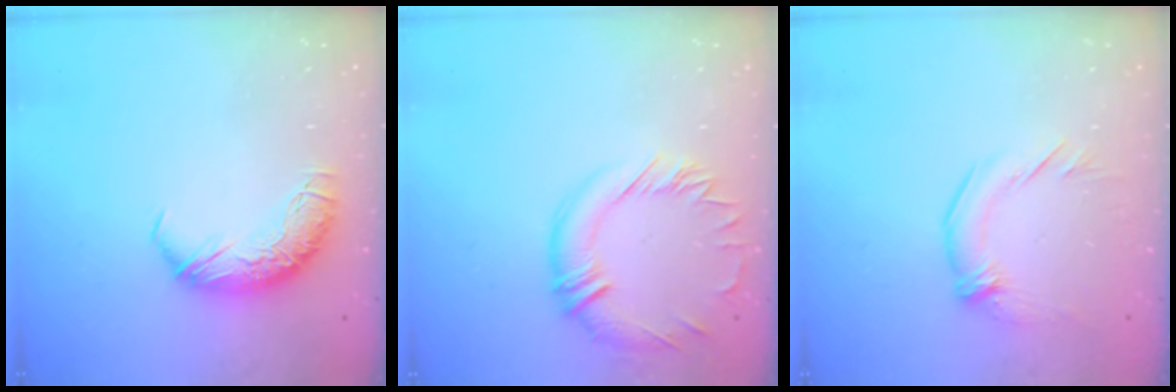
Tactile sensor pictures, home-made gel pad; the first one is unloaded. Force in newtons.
{"total": 2.3, "press": 2.0, "slide": 1.2}
{"total": 1.6, "press": 0.0, "slide": 1.6}